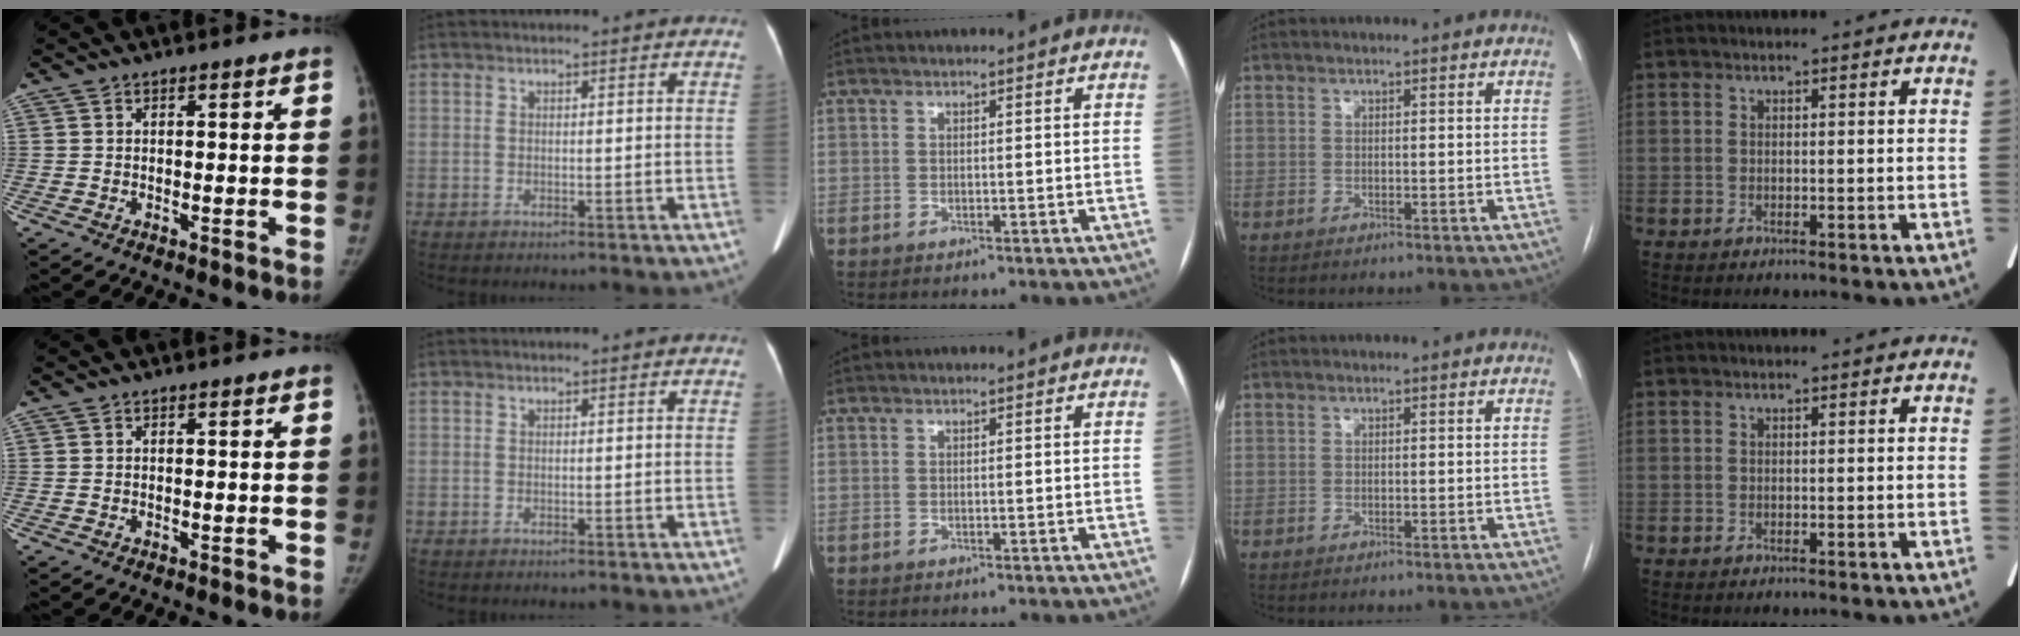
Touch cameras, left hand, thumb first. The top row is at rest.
{}